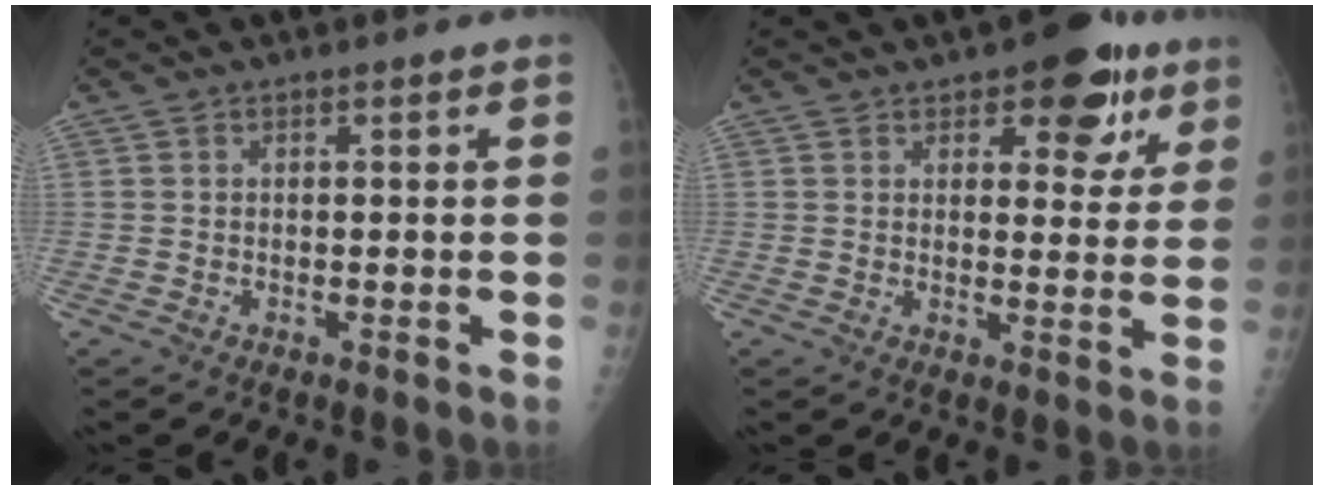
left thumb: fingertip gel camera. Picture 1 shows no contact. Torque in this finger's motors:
{"motor_torque": [1.21, 0.76, 1.03, -0.43, 0.02]}